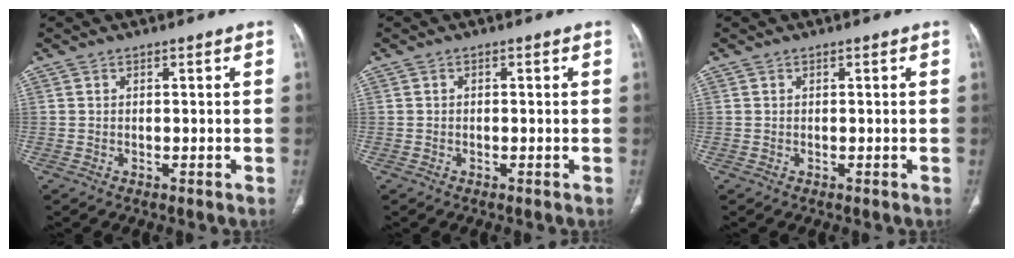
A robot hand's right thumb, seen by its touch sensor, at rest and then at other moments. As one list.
[{"total": 0.0}, {"total": 0.0}]